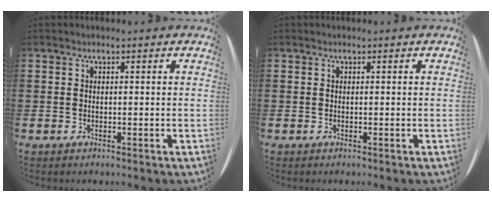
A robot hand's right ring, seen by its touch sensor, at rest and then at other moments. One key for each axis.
{"total": 0.0}